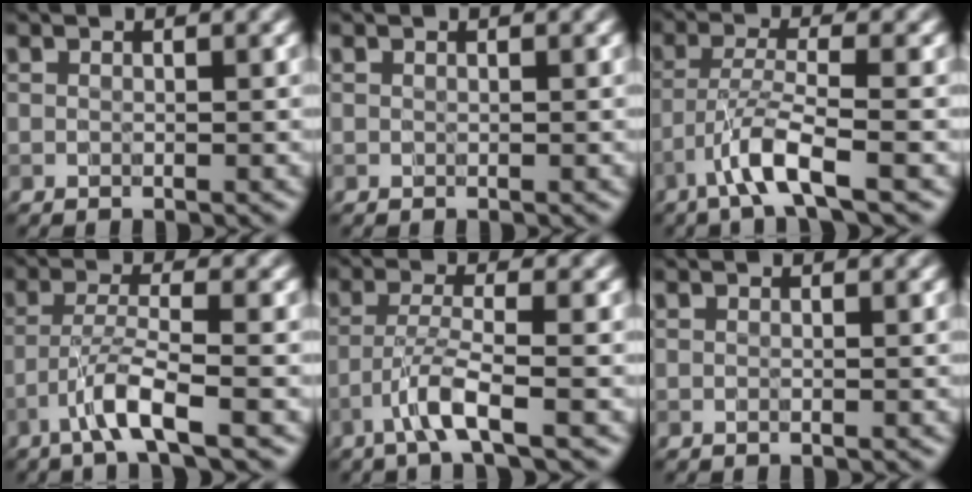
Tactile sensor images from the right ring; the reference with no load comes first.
{"total": 0.0}
{"total": 4.0, "force": [-2.4, 0.2, 3.2], "torque": [-0.056, 0.008, -0.057]}
{"total": 3.6, "force": [-2.2, 0.0, 2.9], "torque": [-0.052, 0.011, -0.053]}
{"total": 3.2, "force": [-1.9, 0.0, 2.6], "torque": [-0.048, 0.010, -0.049]}
{"total": 0.0}